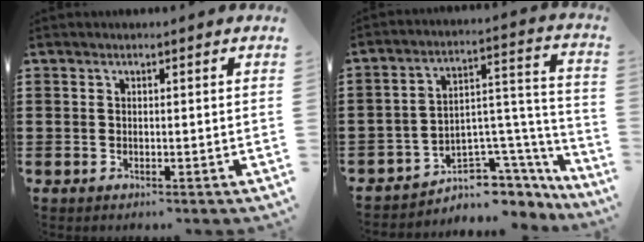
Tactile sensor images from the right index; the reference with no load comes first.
{"total": 6.1, "force": [-4.4, 3.6, 2.3], "torque": [-0.045, -0.002, -0.079]}